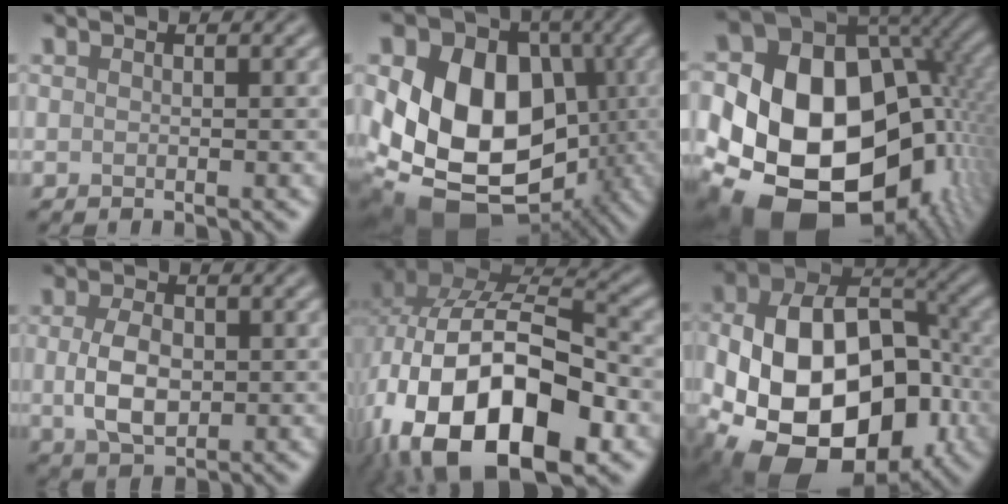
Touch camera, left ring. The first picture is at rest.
{"total": 16.3, "force": [-1.2, 12.6, 10.3], "torque": [-0.153, 0.003, -0.034]}
{"total": 21.8, "force": [-3.8, 16.1, 14.2], "torque": [-0.239, -0.015, -0.061]}
{"total": 4.4, "force": [0.0, 2.7, 3.4], "torque": [-0.072, -0.001, 0.000]}
{"total": 18.0, "force": [-6.3, 9.9, 13.6], "torque": [-0.247, -0.018, -0.099]}
{"total": 17.9, "force": [-4.4, 11.9, 12.6], "torque": [-0.200, -0.024, -0.055]}